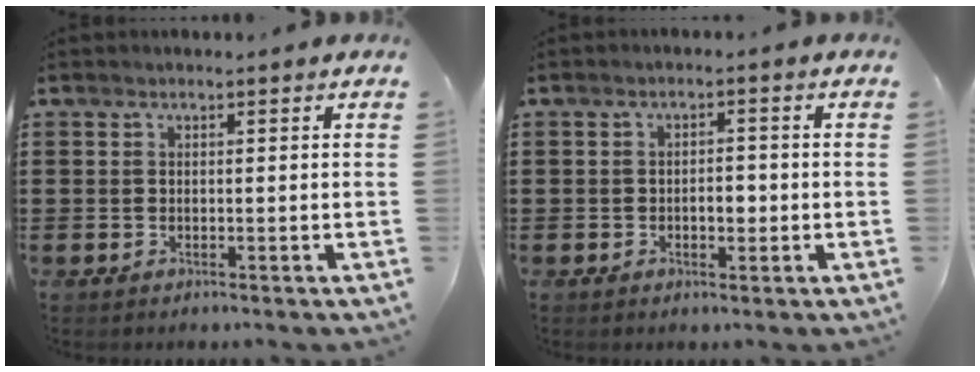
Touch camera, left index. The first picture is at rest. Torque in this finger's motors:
{"motor_torque": [0.06, 0.05, 0.07, 0.03]}